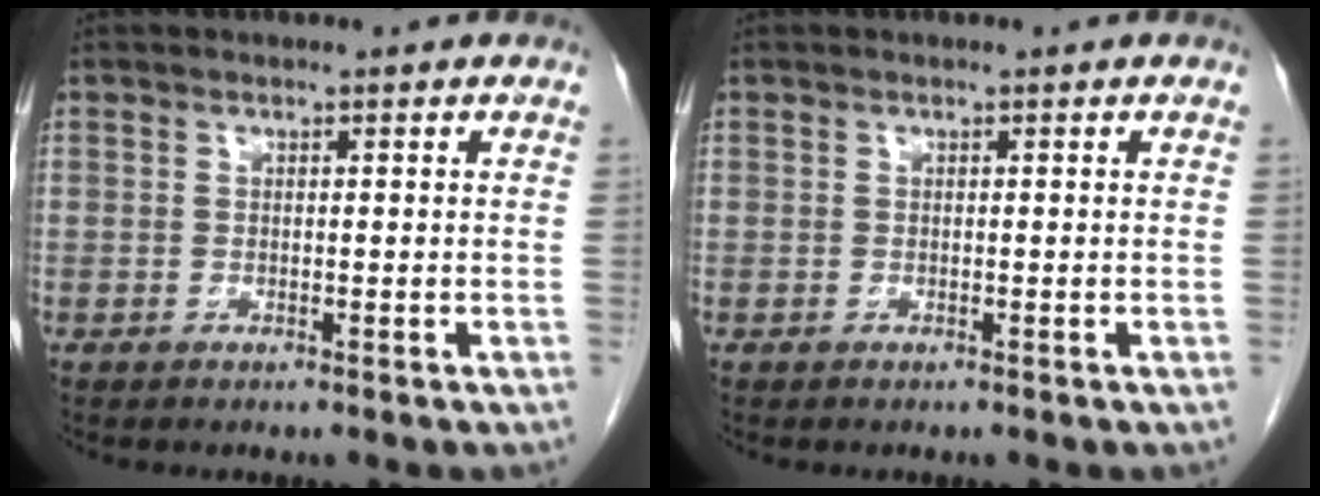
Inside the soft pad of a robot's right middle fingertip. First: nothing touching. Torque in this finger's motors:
{"motor_torque": [0.02, -0.23, 0.03, 0.01]}